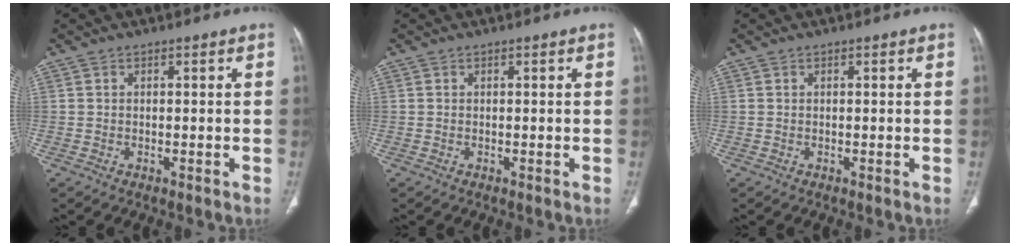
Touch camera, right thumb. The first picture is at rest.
{"total": 0.0}
{"total": 0.0}